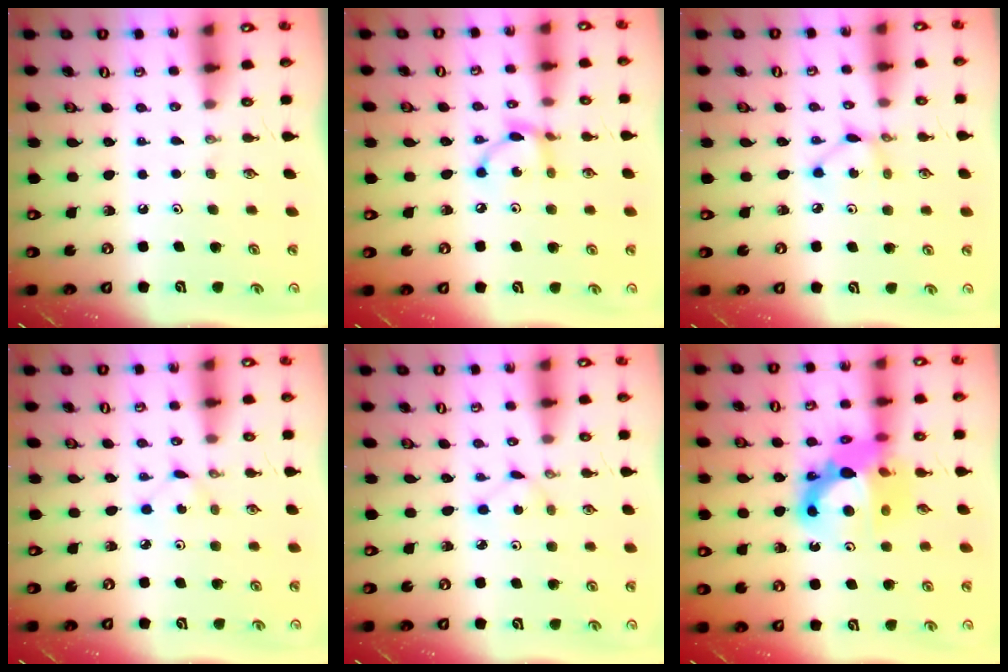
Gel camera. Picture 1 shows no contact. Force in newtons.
{"total": 6.7, "press": 6.7, "slide": 0.2}
{"total": 3.4, "press": 3.4, "slide": 0.1}
{"total": 1.5, "press": 1.4, "slide": 0.2}
{"total": 1.6, "press": 1.6, "slide": 0.2}
{"total": 13.8, "press": 13.6, "slide": 2.4}